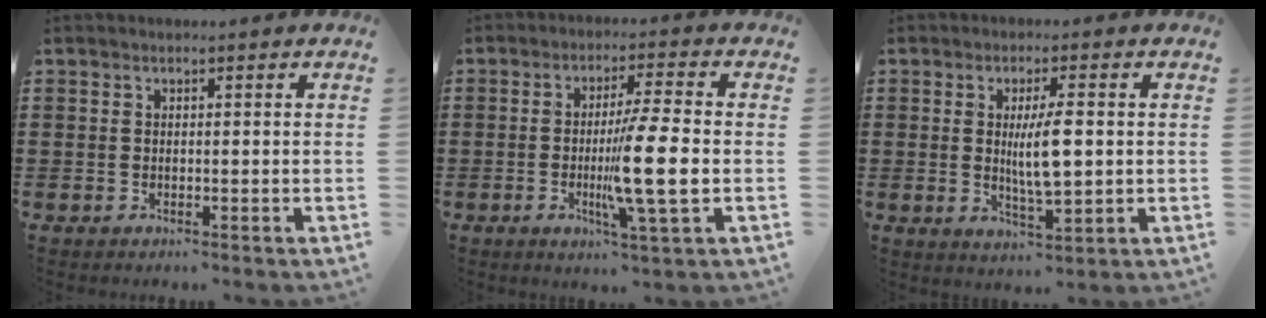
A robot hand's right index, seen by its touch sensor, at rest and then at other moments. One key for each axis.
{"total": 10.0, "fx": -1.7, "fy": 0.1, "fz": 9.8, "tx": -0.187, "ty": -0.020, "tz": -0.036}
{"total": 6.7, "fx": 0.4, "fy": 1.8, "fz": 6.4, "tx": -0.116, "ty": -0.002, "tz": 0.001}